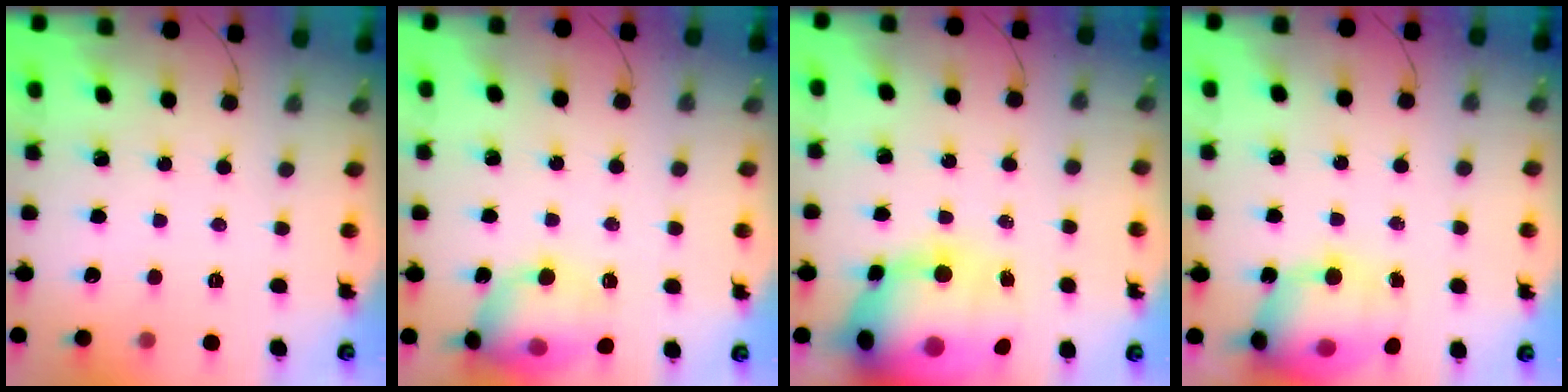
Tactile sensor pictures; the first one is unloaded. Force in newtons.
{"total": 13.6, "press": 13.4, "slide": 2.3}
{"total": 24.2, "press": 23.6, "slide": 5.5}
{"total": 16.9, "press": 16.5, "slide": 3.7}